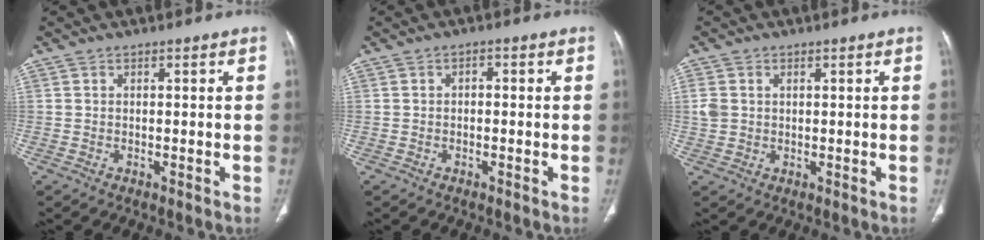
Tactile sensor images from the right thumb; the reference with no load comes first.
{"total": 1.2, "force": [-0.1, 0.8, 0.9], "torque": [-0.008, 0.006, -0.005]}
{"total": 3.2, "force": [0.5, 2.6, 1.7], "torque": [-0.038, 0.001, 0.013]}